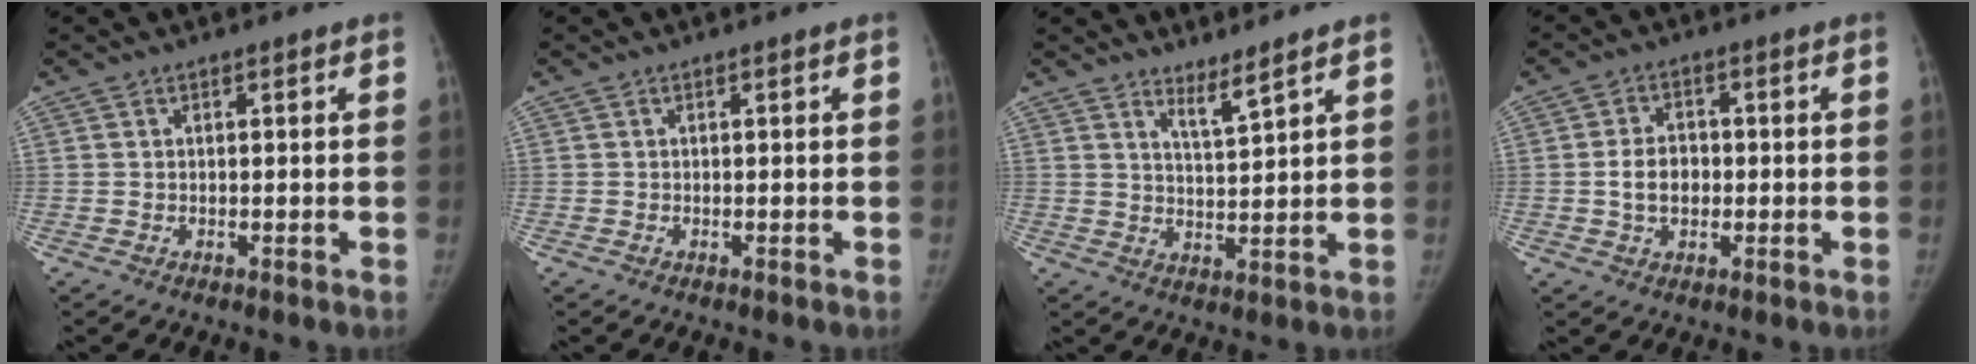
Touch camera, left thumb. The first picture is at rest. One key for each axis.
{"total": 0.0}
{"total": 3.7, "fx": 3.2, "fy": -0.2, "fz": 1.9, "tx": -0.034, "ty": -0.040, "tz": 0.061}
{"total": 5.6, "fx": -0.6, "fy": 4.1, "fz": 3.8, "tx": -0.056, "ty": 0.012, "tz": -0.011}